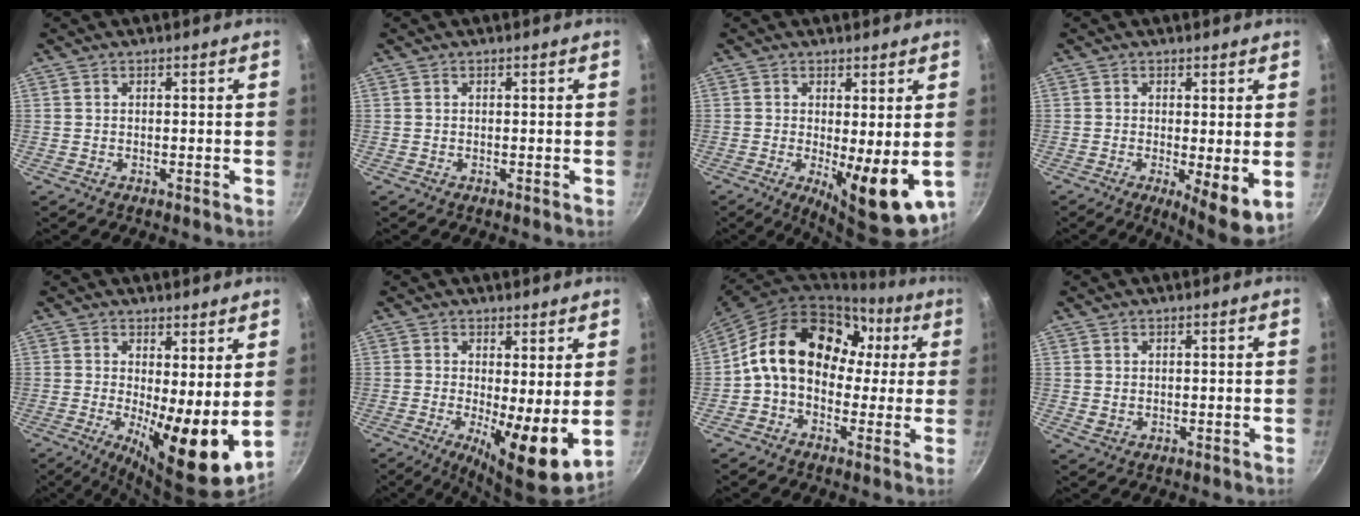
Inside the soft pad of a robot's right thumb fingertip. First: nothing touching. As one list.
[{"total": 0.0}, {"total": 10.6, "force": [-1.2, 3.2, 10.0], "torque": [-0.125, -0.013, -0.003]}, {"total": 7.8, "force": [-0.6, 2.2, 7.4], "torque": [-0.097, -0.021, -0.004]}, {"total": 12.5, "force": [1.0, 3.9, 11.8], "torque": [-0.168, -0.033, 0.016]}, {"total": 9.7, "force": [0.1, 2.8, 9.3], "torque": [-0.138, -0.021, 0.003]}, {"total": 18.5, "force": [2.3, 13.8, 12.1], "torque": [-0.172, 0.051, 0.023]}, {"total": 1.1, "force": [0.5, 0.8, 0.5], "torque": [-0.005, -0.007, 0.009]}]